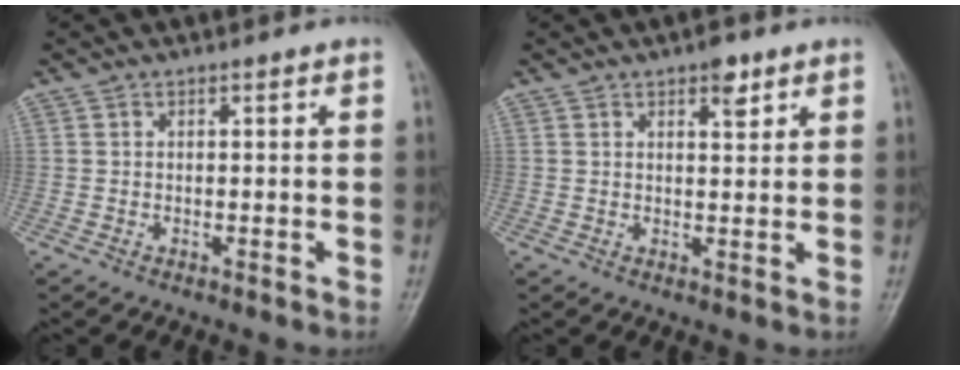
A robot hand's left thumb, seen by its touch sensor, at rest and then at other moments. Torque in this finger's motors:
{"motor_torque": [0.90, -0.03, 0.42, -0.22, 0.01]}